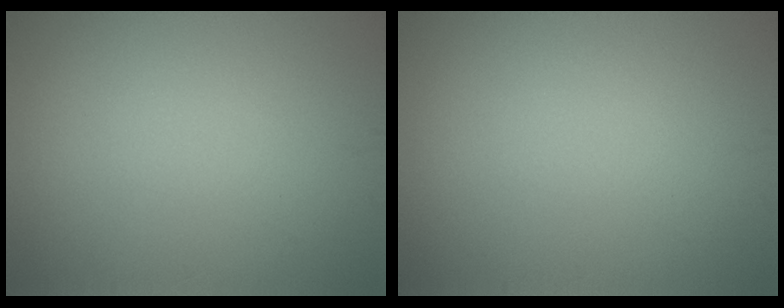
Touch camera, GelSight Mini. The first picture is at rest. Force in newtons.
{"total": 0.0}